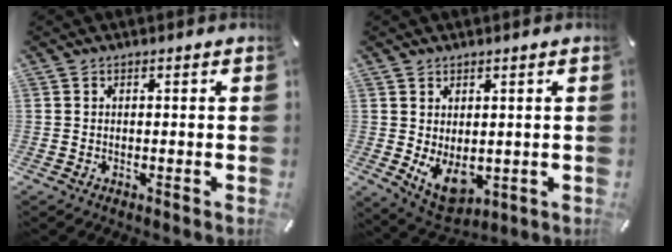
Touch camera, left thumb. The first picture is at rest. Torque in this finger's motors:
{"motor_torque": [0.34, 1.60, 1.04, 0.22, 0.11]}